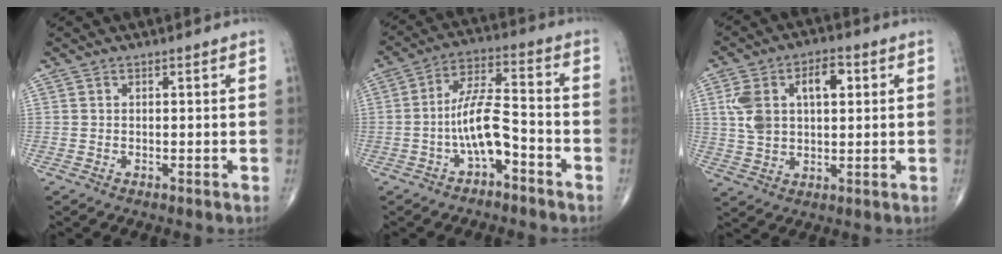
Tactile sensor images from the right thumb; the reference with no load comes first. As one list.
[{"total": 9.3, "force": [-3.7, 3.5, 7.8], "torque": [-0.145, 0.048, -0.068]}, {"total": 11.9, "force": [3.0, 7.0, 9.1], "torque": [-0.153, 0.017, 0.057]}]